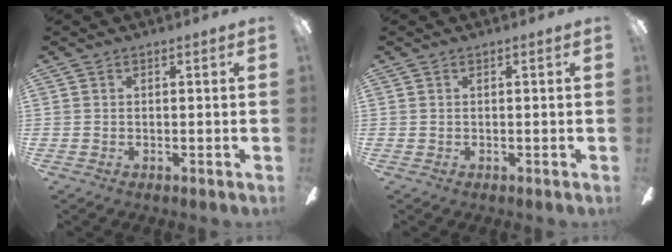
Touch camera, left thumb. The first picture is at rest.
{"total": 0.0}